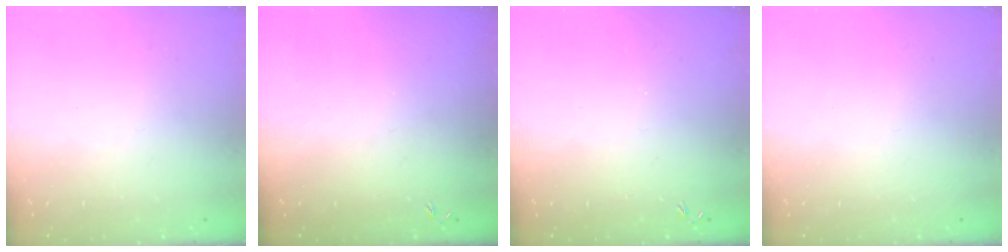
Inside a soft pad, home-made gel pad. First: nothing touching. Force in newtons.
{"total": 0.0}
{"total": 0.0}
{"total": 0.0}